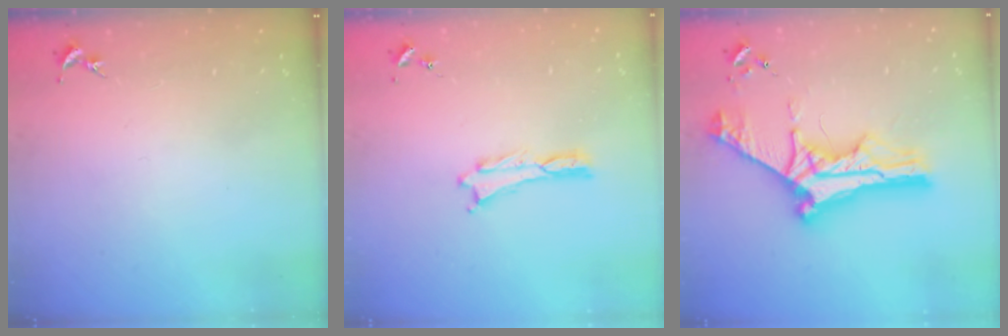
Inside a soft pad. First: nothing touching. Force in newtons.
{"total": 0.0}
{"total": 10.9, "press": 10.9, "slide": 1.1}